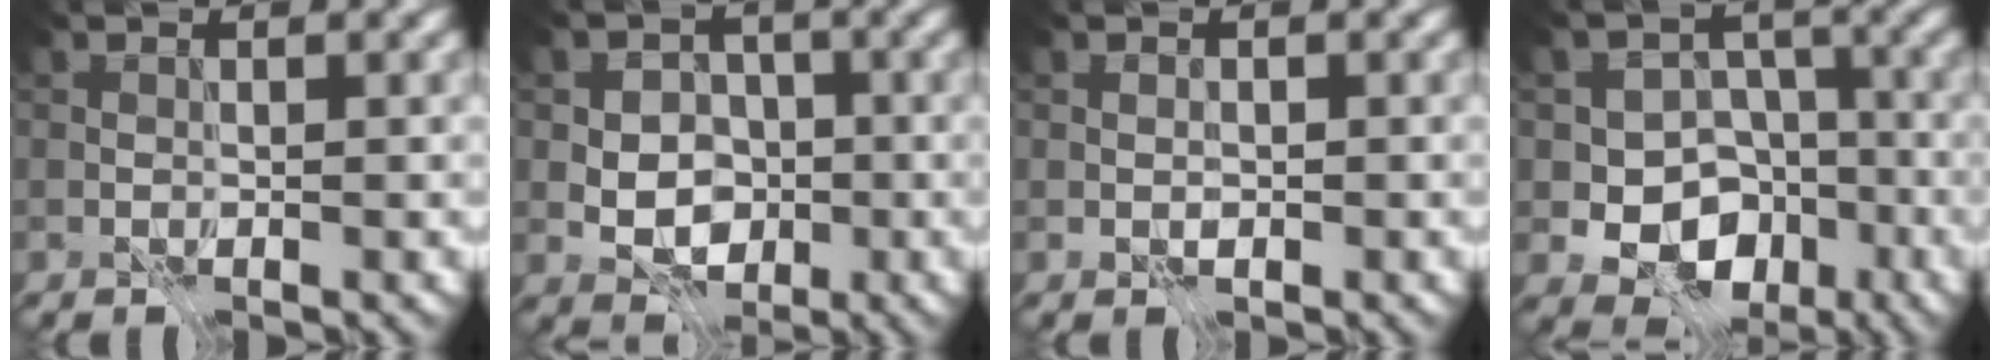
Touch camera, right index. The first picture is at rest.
{"total": 5.3, "force": [-1.3, 4.0, 3.2], "torque": [-0.036, 0.003, -0.039]}
{"total": 0.5, "force": [-0.2, 0.4, 0.3], "torque": [-0.005, -0.002, -0.004]}
{"total": 8.4, "force": [-3.3, 6.7, 3.8], "torque": [-0.037, -0.004, -0.074]}